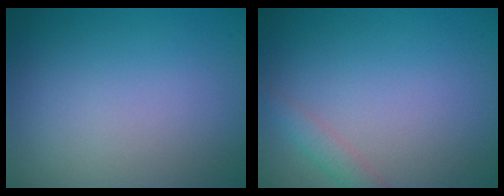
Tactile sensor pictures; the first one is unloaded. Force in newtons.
{"total": 1.5, "press": 1.5, "slide": 0.1}